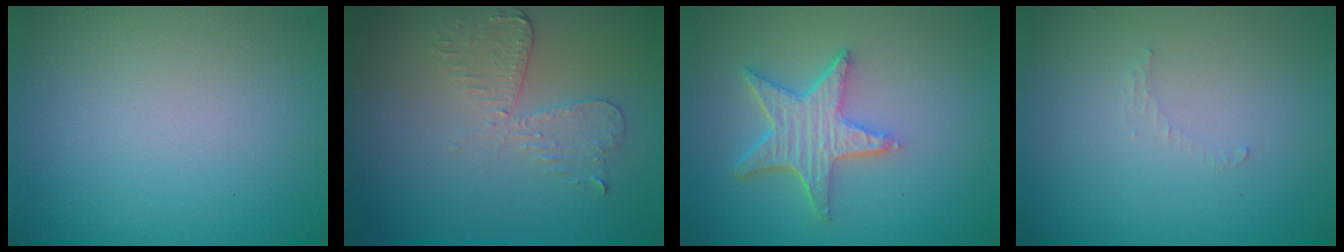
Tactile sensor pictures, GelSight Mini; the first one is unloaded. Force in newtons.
{"total": 3.0, "press": 2.6, "slide": 1.5}
{"total": 5.1, "press": 4.1, "slide": 3.1}
{"total": 0.7, "press": 0.7, "slide": 0.1}